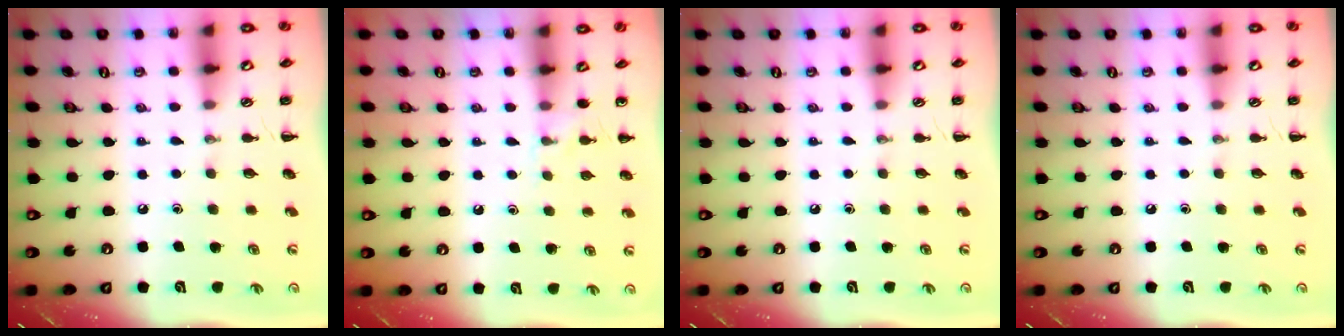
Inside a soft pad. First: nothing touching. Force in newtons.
{"total": 5.3, "press": 5.0, "slide": 1.7}
{"total": 0.0}
{"total": 0.0}